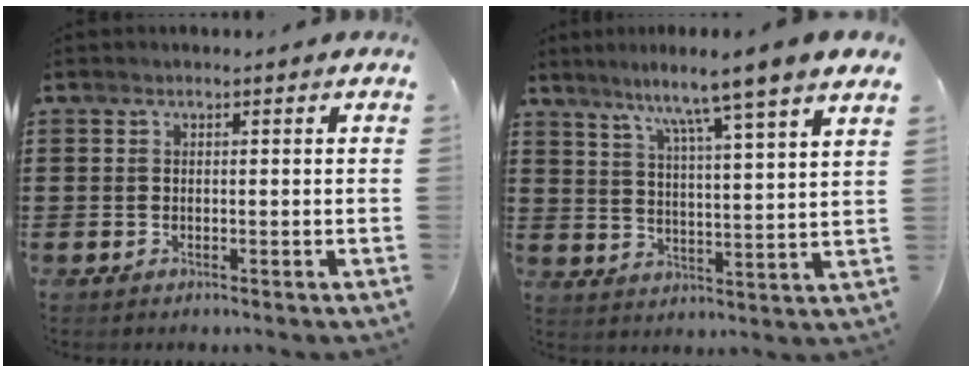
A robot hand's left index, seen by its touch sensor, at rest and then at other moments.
{"total": 6.8, "force": [5.8, -1.6, 3.1], "torque": [-0.078, -0.047, 0.087]}